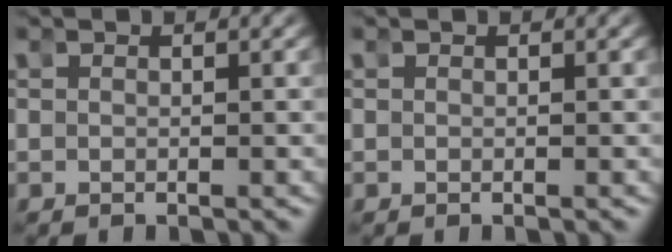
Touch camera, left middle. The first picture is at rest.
{"total": 0.0}